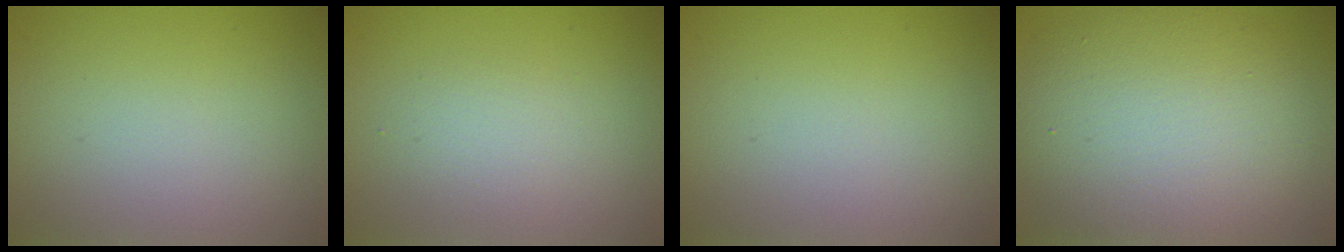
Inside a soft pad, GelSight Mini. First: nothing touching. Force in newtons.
{"total": 2.0, "press": 2.0, "slide": 0.1}
{"total": 0.0}
{"total": 10.0, "press": 10.0, "slide": 0.3}